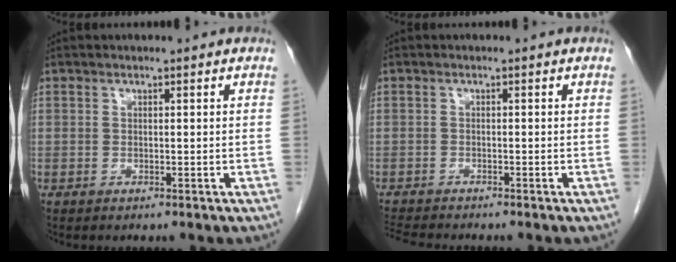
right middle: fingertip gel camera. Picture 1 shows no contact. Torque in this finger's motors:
{"motor_torque": [0.02, -0.02, 0.00, 0.00]}